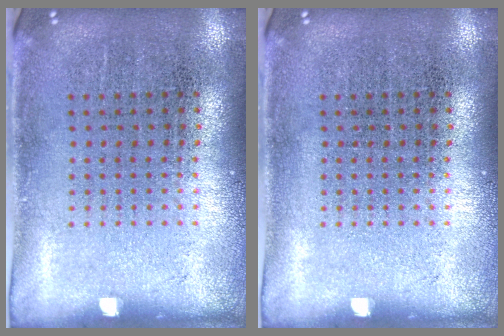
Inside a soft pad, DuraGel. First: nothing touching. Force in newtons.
{"total": 0.0}